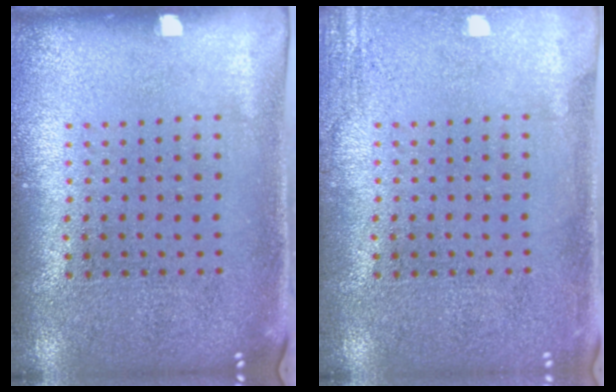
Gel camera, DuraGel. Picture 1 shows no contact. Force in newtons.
{"total": 1.8, "press": 1.8, "slide": 0.2}